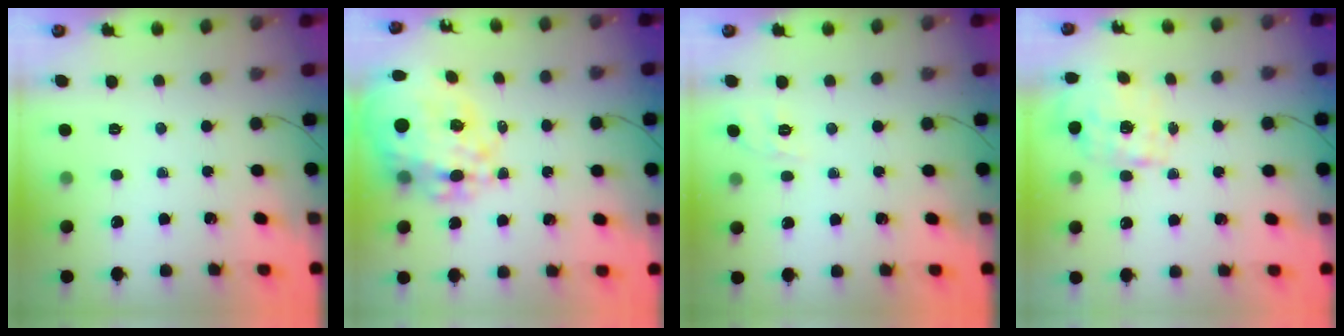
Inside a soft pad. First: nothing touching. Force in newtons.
{"total": 23.4, "press": 22.7, "slide": 5.9}
{"total": 1.7, "press": 0.0, "slide": 1.7}
{"total": 2.3, "press": 2.3, "slide": 0.5}